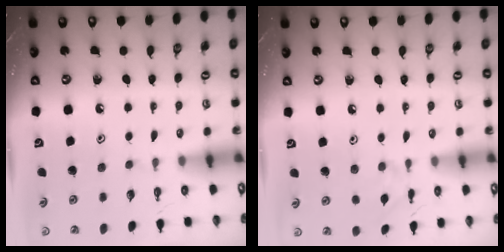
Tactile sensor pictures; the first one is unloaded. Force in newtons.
{"total": 2.8, "press": 2.7, "slide": 0.6}